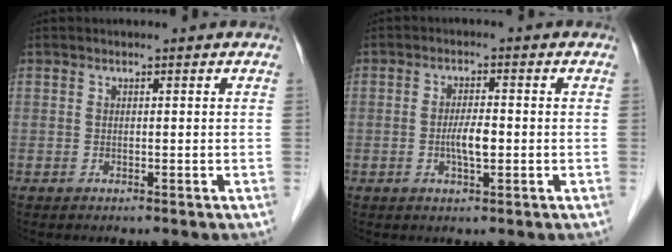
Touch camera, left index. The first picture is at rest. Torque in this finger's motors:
{"motor_torque": [0.68, 0.35, 0.09, 0.03]}